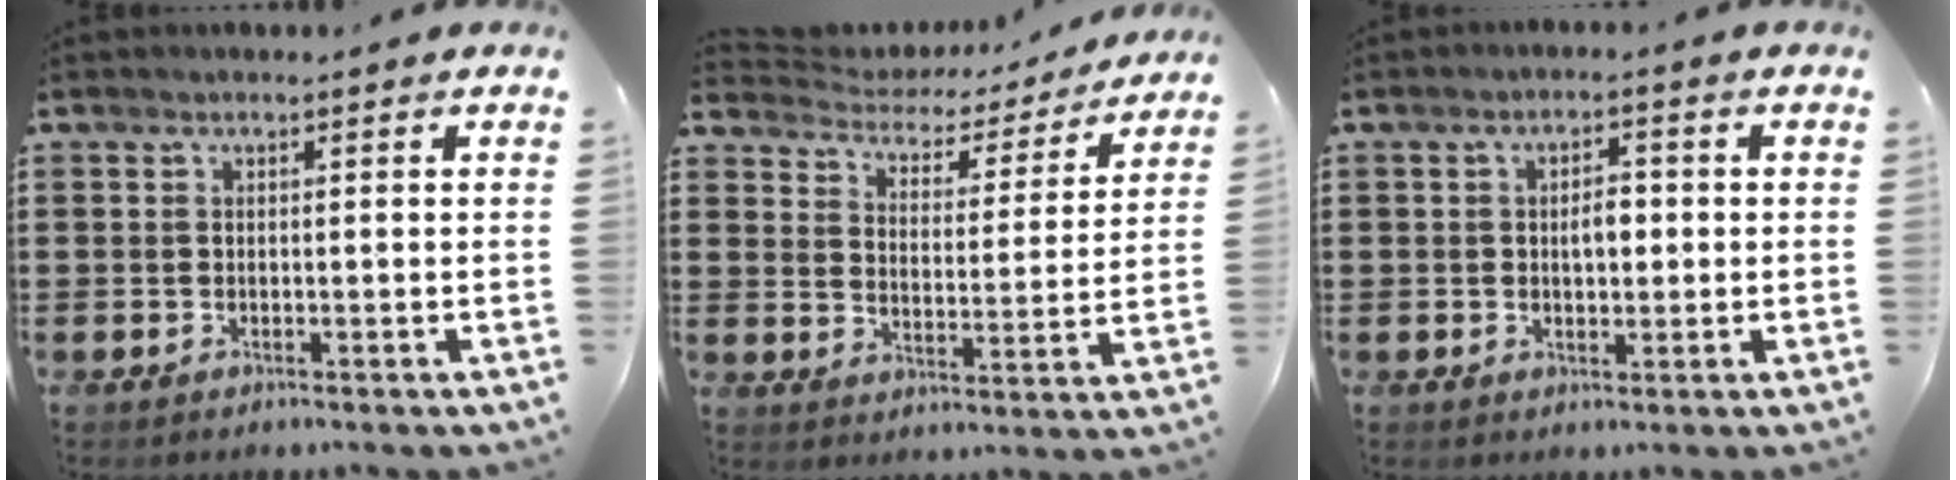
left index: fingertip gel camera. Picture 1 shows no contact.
{"total": 3.3, "force": [3.2, 0.8, 0.2], "torque": [-0.030, -0.027, 0.046]}
{"total": 3.5, "force": [0.1, 1.7, 3.0], "torque": [-0.044, 0.000, -0.006]}